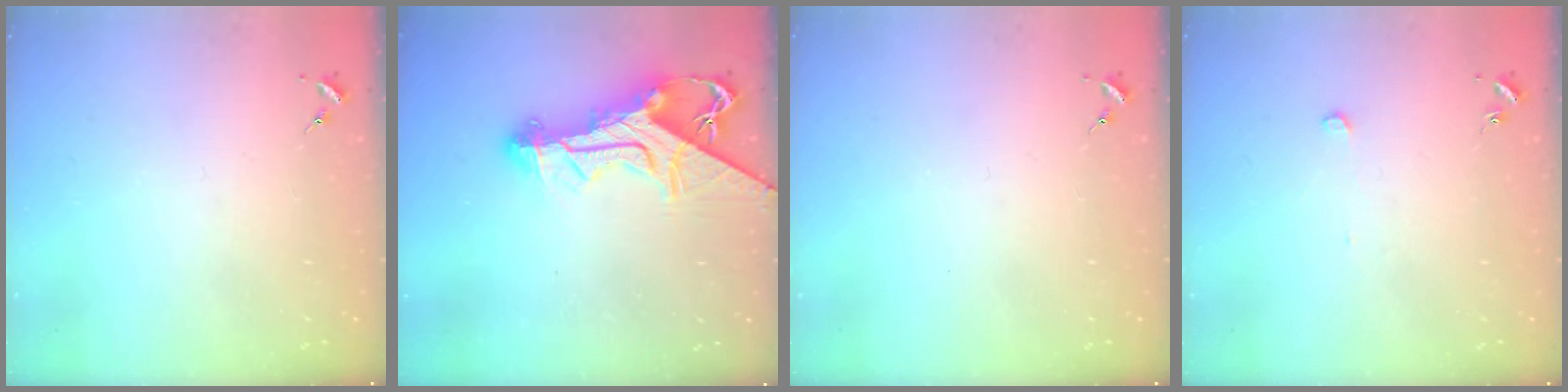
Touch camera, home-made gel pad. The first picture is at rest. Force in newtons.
{"total": 15.7, "press": 15.6, "slide": 1.6}
{"total": 0.0}
{"total": 2.4, "press": 2.4, "slide": 0.0}